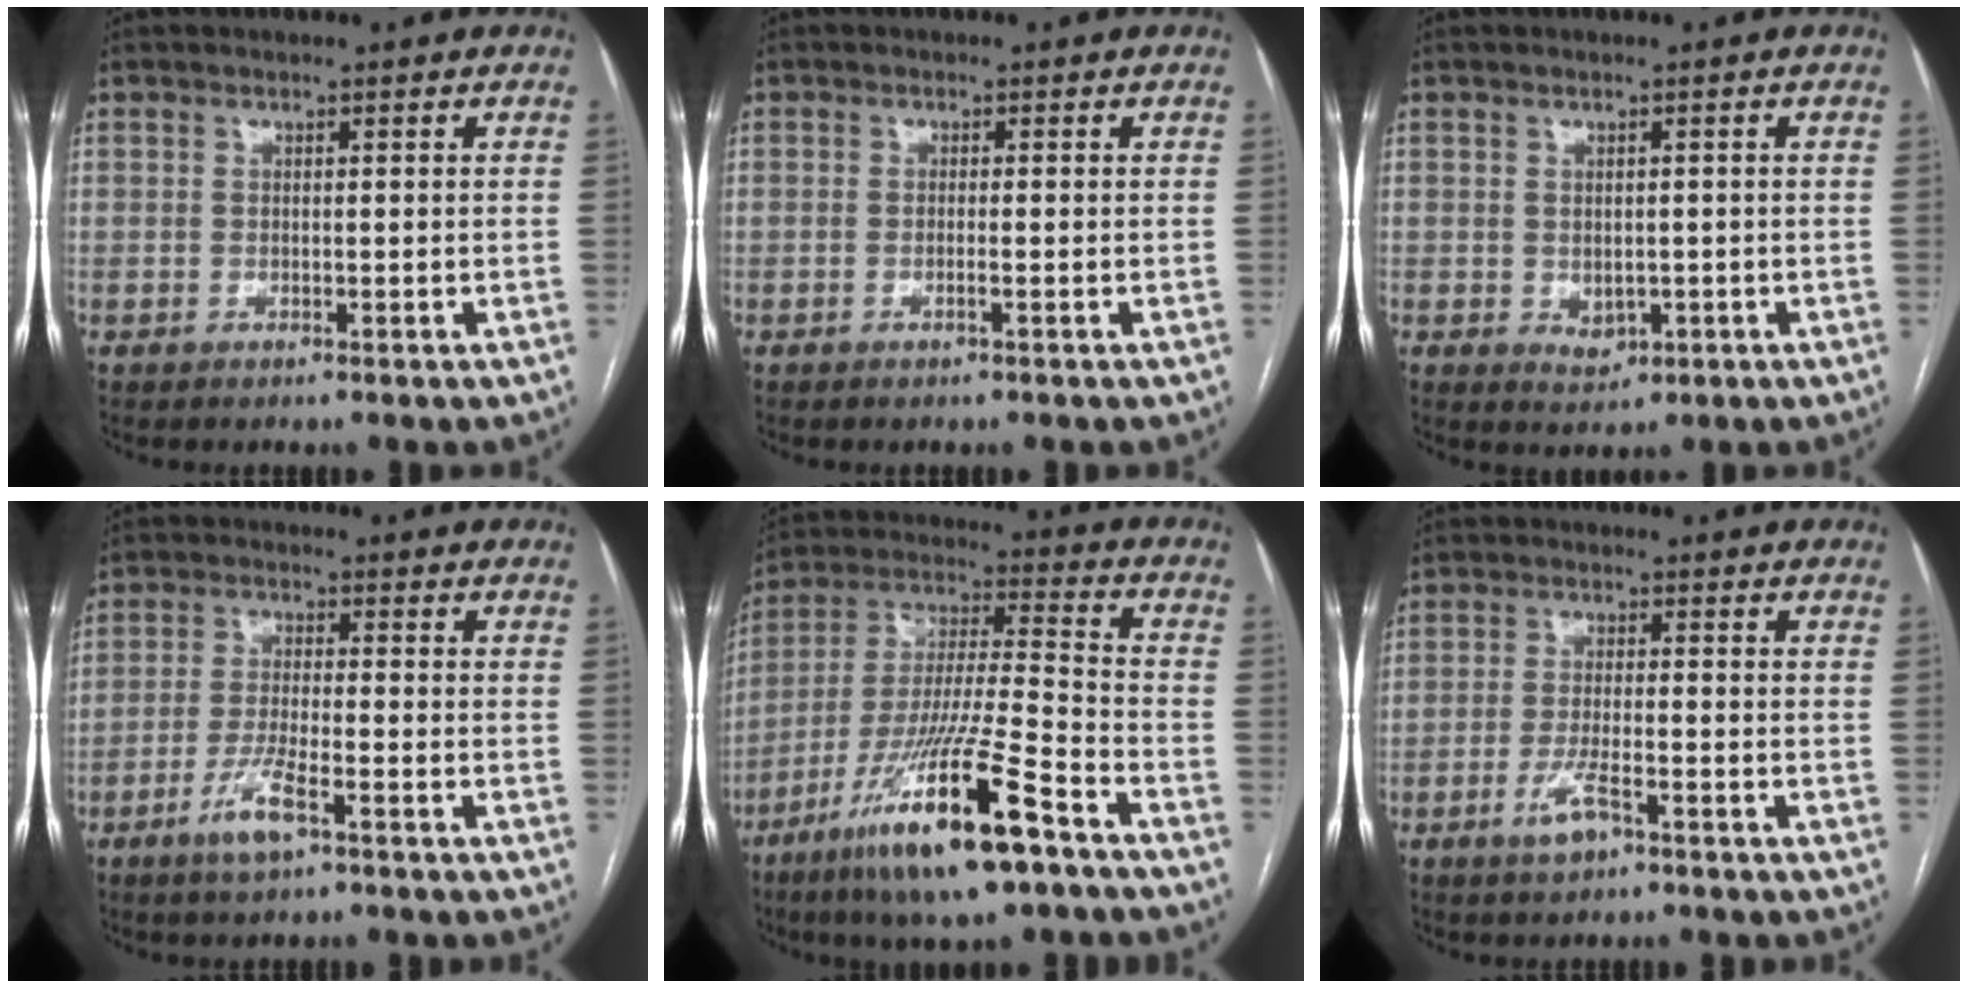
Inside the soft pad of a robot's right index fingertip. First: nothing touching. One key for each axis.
{"total": 0.9, "fx": -0.4, "fy": -0.1, "fz": 0.8, "tx": -0.016, "ty": 0.000, "tz": -0.006}
{"total": 2.5, "fx": -0.5, "fy": 1.9, "fz": 1.5, "tx": -0.019, "ty": -0.001, "tz": 0.003}
{"total": 5.4, "fx": -3.2, "fy": 0.6, "fz": 4.3, "tx": -0.089, "ty": -0.006, "tz": -0.062}
{"total": 19.2, "fx": -11.3, "fy": 1.2, "fz": 15.5, "tx": -0.312, "ty": -0.042, "tz": -0.206}
{"total": 4.1, "fx": -2.5, "fy": 0.8, "fz": 3.2, "tx": -0.065, "ty": -0.002, "tz": -0.045}